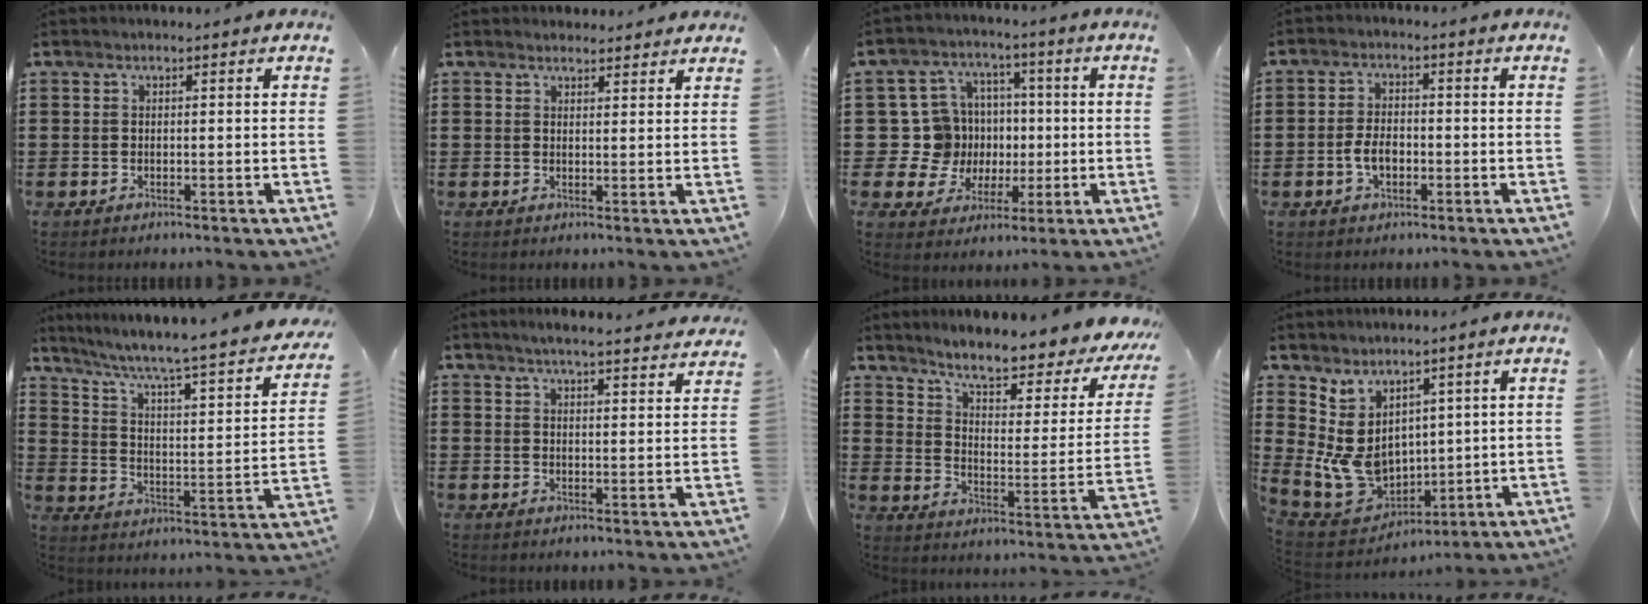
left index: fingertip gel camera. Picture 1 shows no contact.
{"total": 2.1, "force": [2.1, 0.4, 0.0], "torque": [0.003, -0.003, 0.040]}
{"total": 10.8, "force": [0.2, 10.5, 2.3], "torque": [-0.107, 0.004, 0.014]}
{"total": 3.9, "force": [-1.1, 2.1, 3.1], "torque": [-0.069, 0.001, -0.024]}
{"total": 4.7, "force": [3.5, 0.0, 3.1], "torque": [-0.079, -0.044, 0.046]}
{"total": 4.1, "force": [3.9, -0.3, 1.2], "torque": [-0.037, -0.016, 0.069]}
{"total": 7.3, "force": [6.2, 0.5, 3.9], "torque": [-0.086, -0.050, 0.096]}
{"total": 9.6, "force": [1.7, 7.9, 5.2], "torque": [-0.154, -0.004, 0.040]}